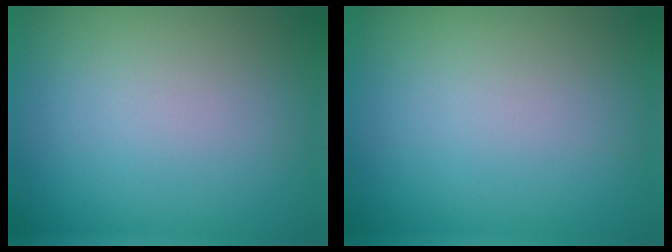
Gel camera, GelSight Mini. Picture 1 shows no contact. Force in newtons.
{"total": 0.0}